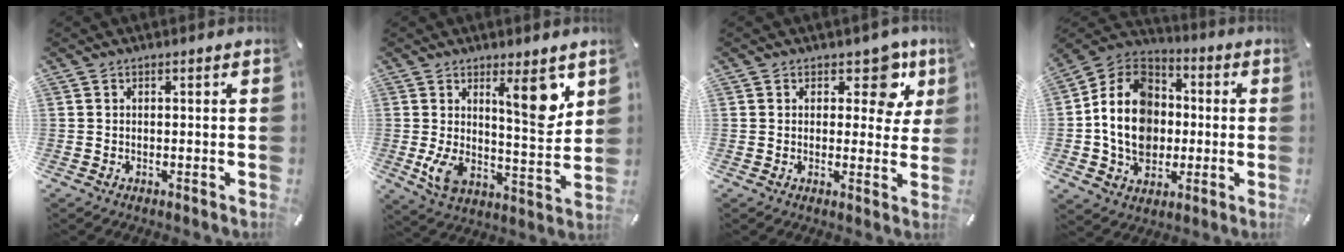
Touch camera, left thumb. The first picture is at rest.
{"total": 14.0, "force": [5.9, 5.3, 11.6], "torque": [-0.160, -0.038, 0.099]}
{"total": 9.2, "force": [4.6, 5.6, 5.8], "torque": [-0.055, -0.026, 0.072]}
{"total": 15.1, "force": [-2.1, 12.6, 8.0], "torque": [-0.182, 0.019, -0.037]}